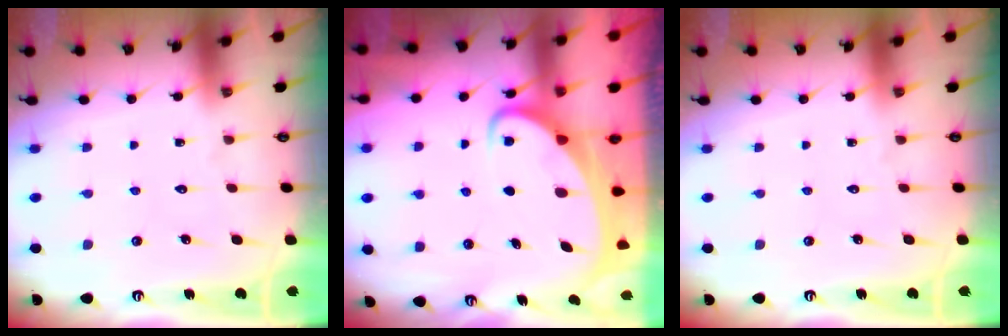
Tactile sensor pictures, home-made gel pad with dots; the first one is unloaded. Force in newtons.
{"total": 3.0, "press": 3.0, "slide": 0.4}
{"total": 0.0}